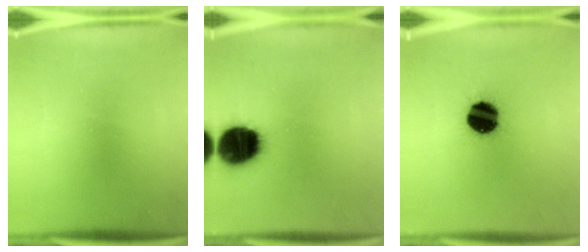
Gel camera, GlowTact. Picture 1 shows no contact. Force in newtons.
{"total": 19.3}
{"total": 13.6}